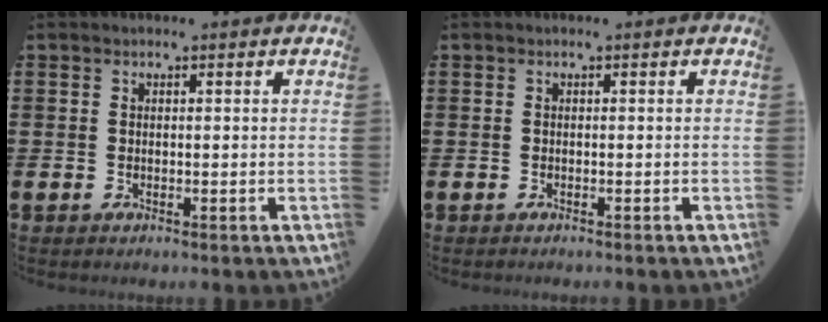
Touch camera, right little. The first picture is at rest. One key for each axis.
{"total": 0.0}